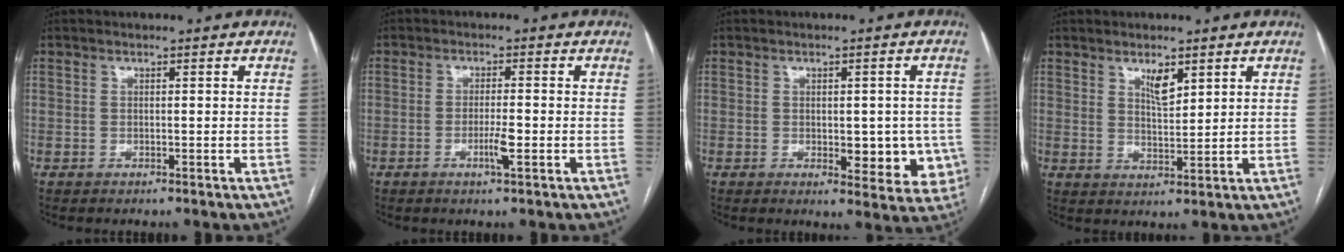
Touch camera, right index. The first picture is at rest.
{"total": 3.2, "force": [-1.2, 0.1, 3.0], "torque": [-0.057, -0.003, -0.021]}
{"total": 8.2, "force": [-1.5, 3.9, 7.1], "torque": [-0.067, 0.002, -0.010]}
{"total": 3.6, "force": [2.3, 1.1, 2.6], "torque": [-0.050, -0.004, 0.044]}